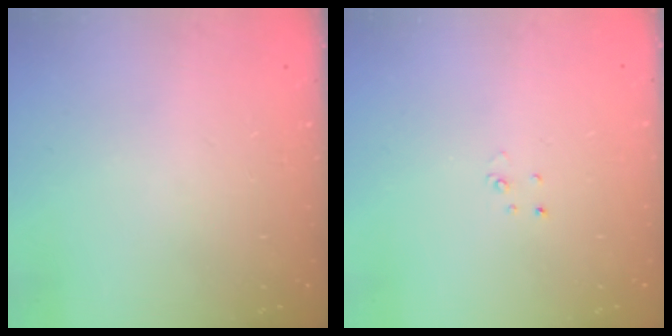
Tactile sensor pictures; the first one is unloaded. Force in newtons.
{"total": 2.0, "press": 2.0, "slide": 0.2}